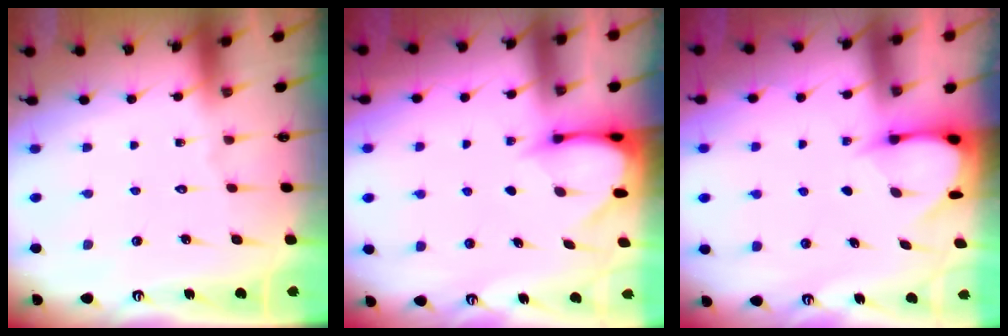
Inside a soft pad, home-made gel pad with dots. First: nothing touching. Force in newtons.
{"total": 3.3, "press": 3.3, "slide": 0.3}
{"total": 3.9, "press": 3.8, "slide": 0.3}